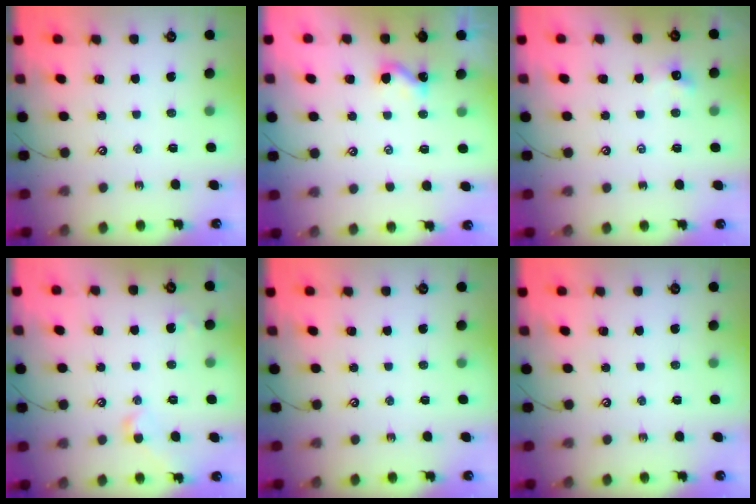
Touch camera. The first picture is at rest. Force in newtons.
{"total": 2.5, "press": 2.5, "slide": 0.3}
{"total": 2.2, "press": 2.2, "slide": 0.4}
{"total": 4.5, "press": 4.4, "slide": 0.9}
{"total": 0.0}
{"total": 0.0}